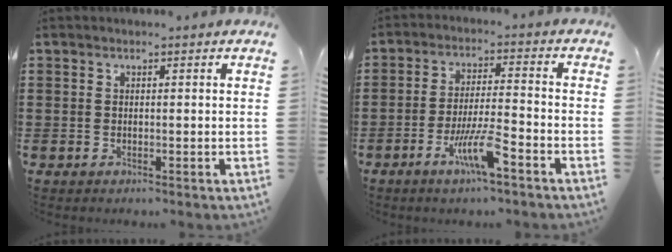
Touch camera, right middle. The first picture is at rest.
{"total": 7.3, "force": [-4.1, 1.1, 5.9], "torque": [-0.111, -0.003, -0.076]}